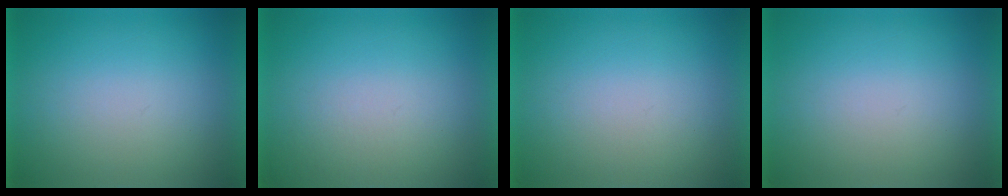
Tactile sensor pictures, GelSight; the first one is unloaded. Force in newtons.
{"total": 1.8}
{"total": 1.0}
{"total": 0.0}